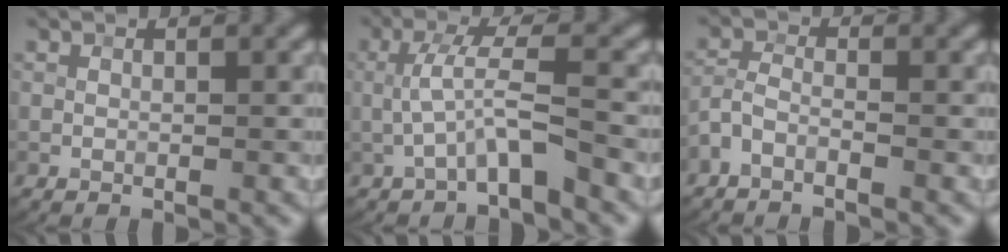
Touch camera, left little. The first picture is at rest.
{"total": 3.5, "force": [-1.3, 0.3, 3.3], "torque": [-0.069, 0.019, -0.027]}
{"total": 1.9, "force": [-1.4, 0.7, 1.1], "torque": [-0.025, 0.003, -0.038]}